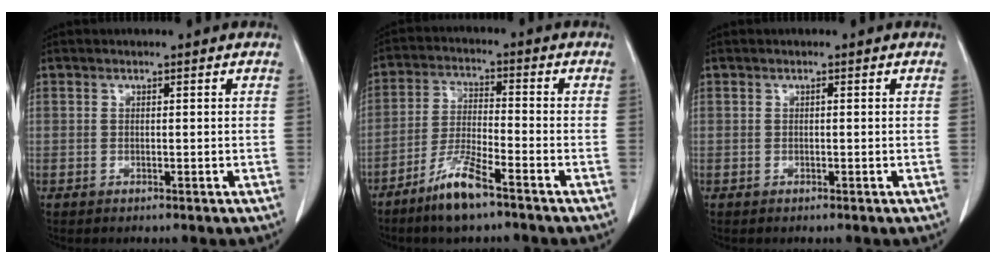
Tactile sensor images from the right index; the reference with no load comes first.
{"total": 8.0, "force": [-5.7, 0.9, 5.6], "torque": [-0.119, -0.015, -0.110]}
{"total": 0.0}